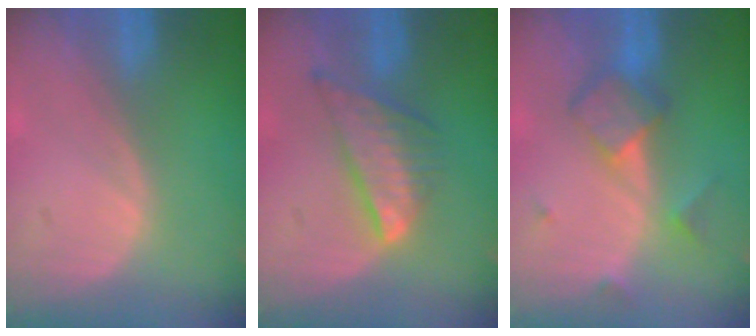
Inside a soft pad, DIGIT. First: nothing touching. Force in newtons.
{"total": 7.4, "press": 6.5, "slide": 3.6}
{"total": 5.6, "press": 5.4, "slide": 1.2}